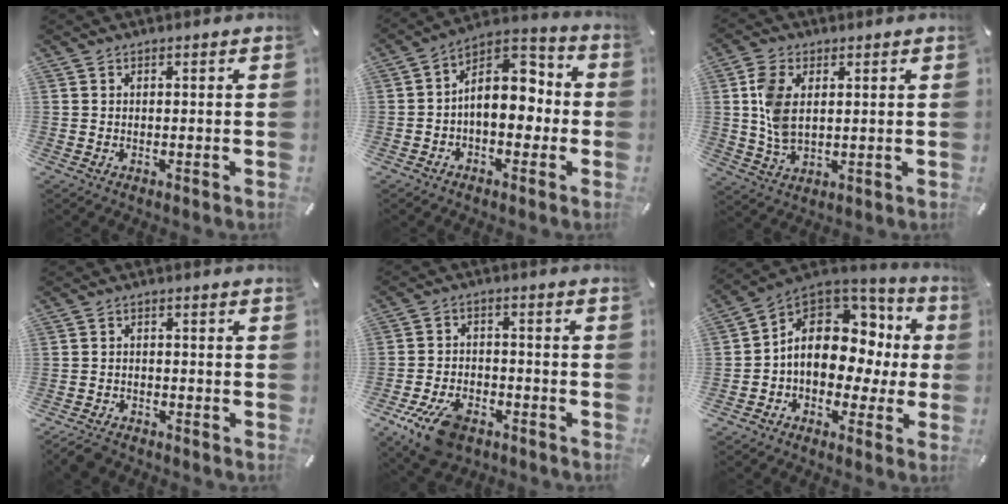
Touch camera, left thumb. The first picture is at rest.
{"total": 11.5, "force": [-0.7, 8.1, 8.1], "torque": [-0.106, -0.001, -0.014]}
{"total": 8.4, "force": [1.7, 5.3, 6.3], "torque": [-0.139, 0.002, 0.030]}
{"total": 3.6, "force": [-3.2, 1.3, 0.9], "torque": [-0.033, 0.010, -0.067]}
{"total": 10.7, "force": [-6.6, 5.7, 6.2], "torque": [-0.119, 0.034, -0.116]}
{"total": 13.0, "force": [1.1, 10.1, 8.2], "torque": [-0.126, -0.008, 0.016]}